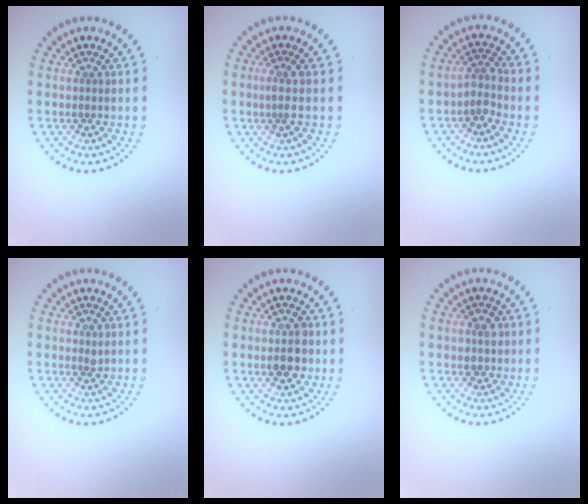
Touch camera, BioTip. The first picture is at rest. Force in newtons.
{"total": 1.4, "press": 1.2, "slide": 0.8}
{"total": 1.9, "press": 1.5, "slide": 1.1}
{"total": 0.5, "press": 0.3, "slide": 0.4}
{"total": 2.7, "press": 2.7, "slide": 0.2}
{"total": 1.5, "press": 1.5, "slide": 0.4}